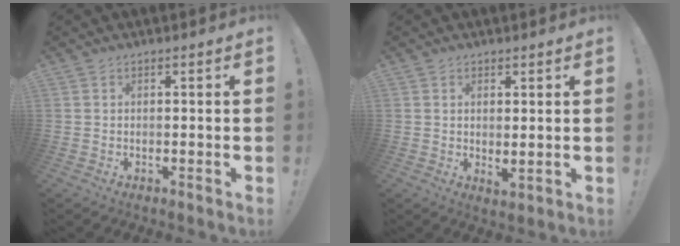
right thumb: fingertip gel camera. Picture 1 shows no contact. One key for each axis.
{"total": 2.4, "fx": 1.4, "fy": 1.1, "fz": 1.7, "tx": -0.019, "ty": -0.013, "tz": 0.024}